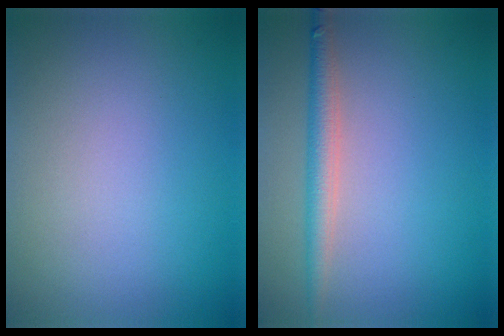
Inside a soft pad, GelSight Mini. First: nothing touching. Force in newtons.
{"total": 2.6, "press": 2.6, "slide": 0.1}